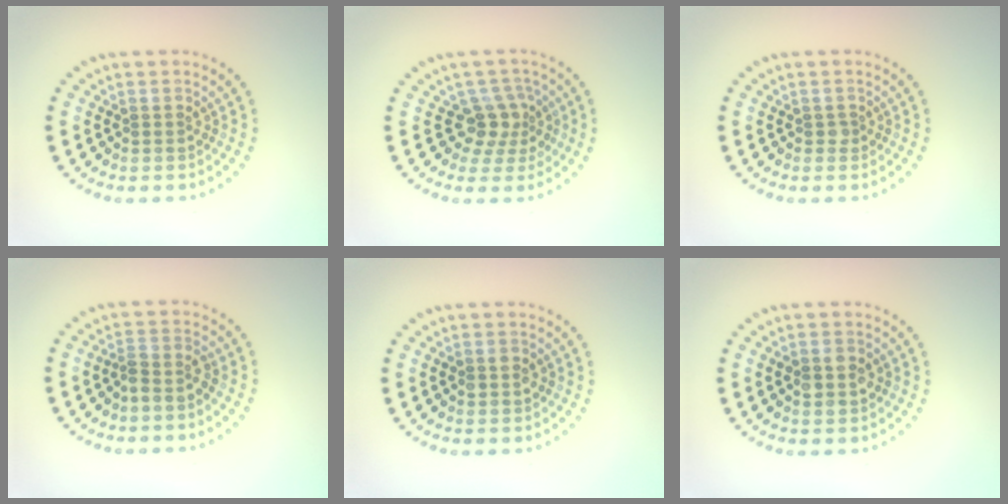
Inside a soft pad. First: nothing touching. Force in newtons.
{"total": 2.8, "press": 2.2, "slide": 1.7}
{"total": 0.6, "press": 0.5, "slide": 0.3}
{"total": 1.9, "press": 1.5, "slide": 1.1}
{"total": 1.1, "press": 1.1, "slide": 0.1}
{"total": 2.5, "press": 2.5, "slide": 0.1}